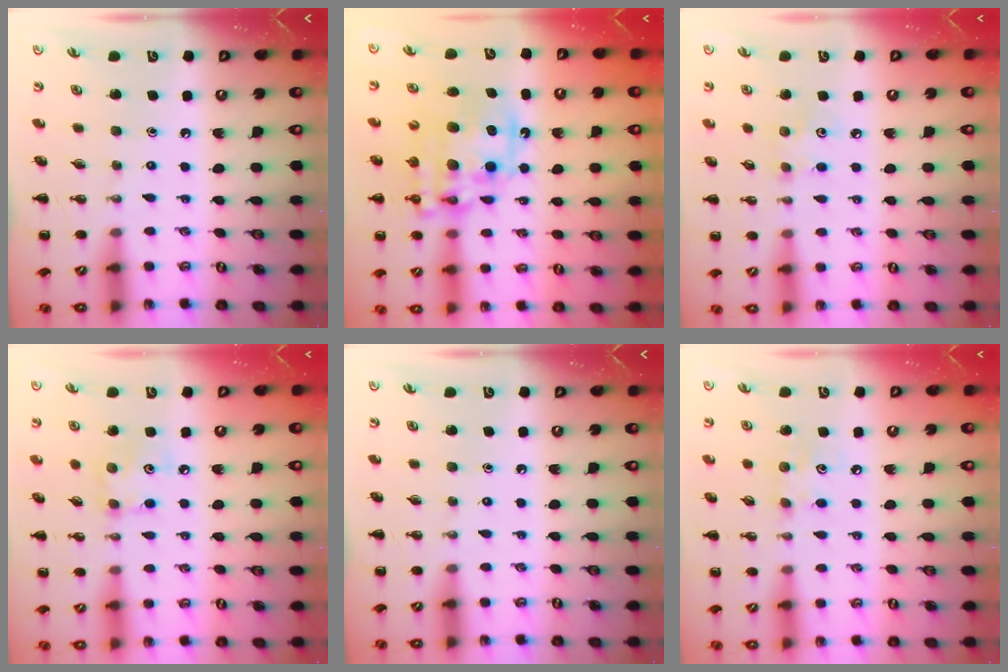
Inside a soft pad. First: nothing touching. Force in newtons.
{"total": 15.7, "press": 15.3, "slide": 3.6}
{"total": 3.3, "press": 3.2, "slide": 0.8}
{"total": 4.9, "press": 4.8, "slide": 0.7}
{"total": 0.0}
{"total": 6.8, "press": 6.6, "slide": 1.7}